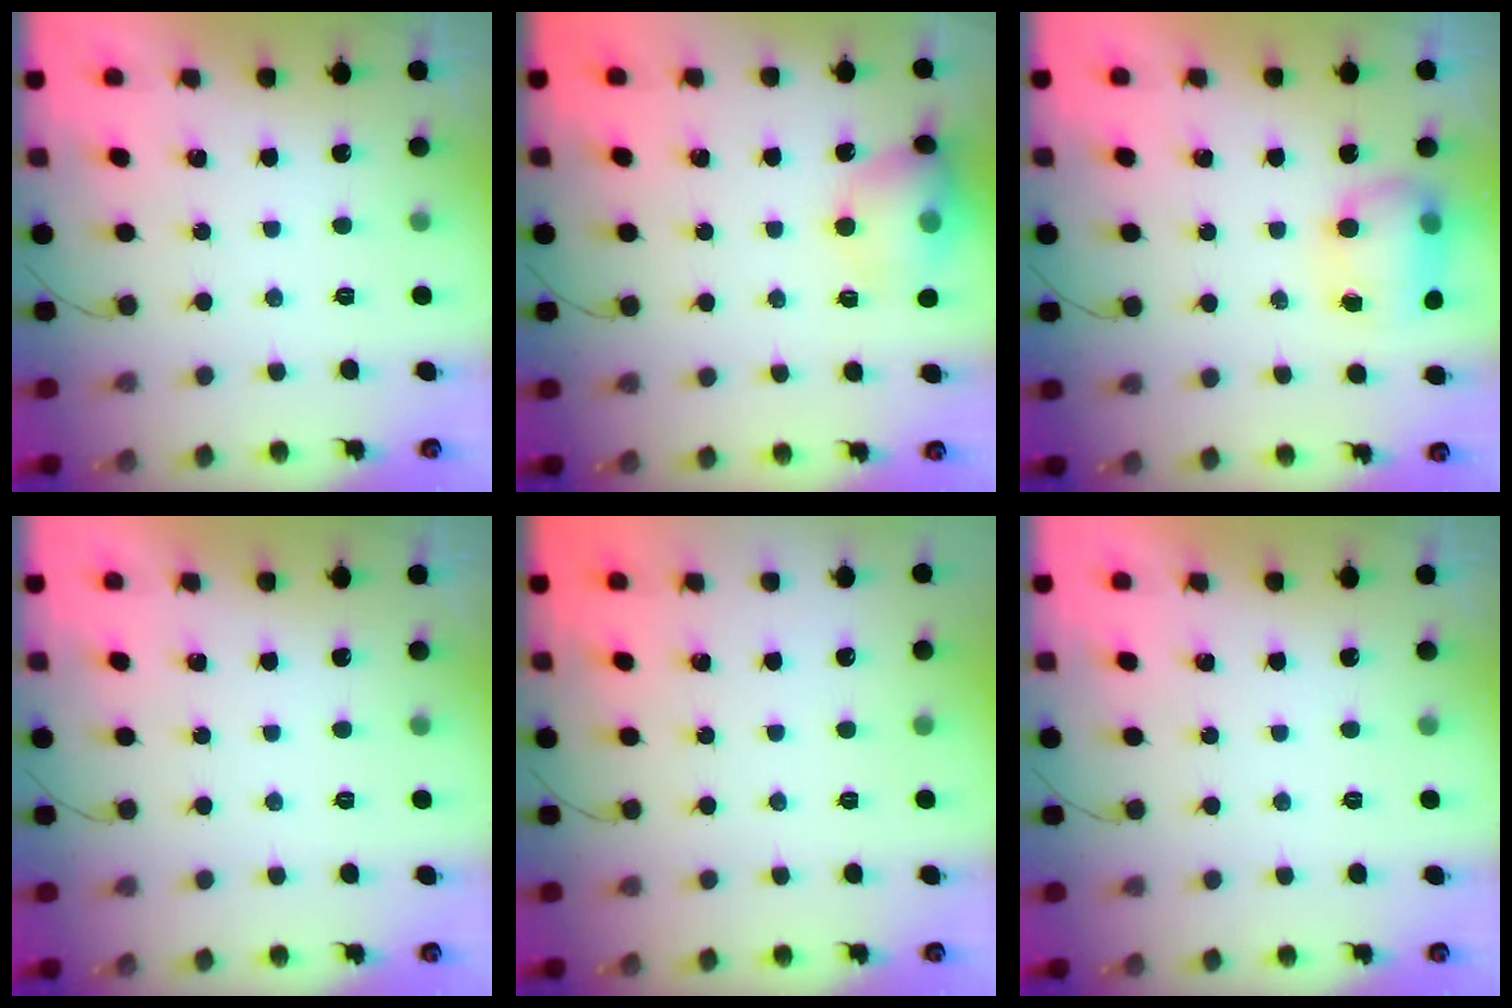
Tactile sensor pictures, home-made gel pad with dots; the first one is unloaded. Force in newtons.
{"total": 12.0, "press": 11.9, "slide": 1.8}
{"total": 9.8, "press": 8.8, "slide": 4.3}
{"total": 0.0}
{"total": 0.0}
{"total": 0.0}